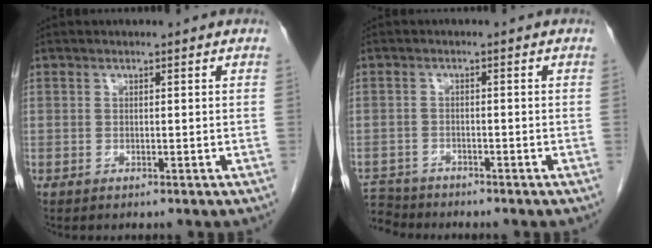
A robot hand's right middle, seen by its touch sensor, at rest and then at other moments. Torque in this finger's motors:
{"motor_torque": [-0.02, -0.27, 0.00, -0.02]}